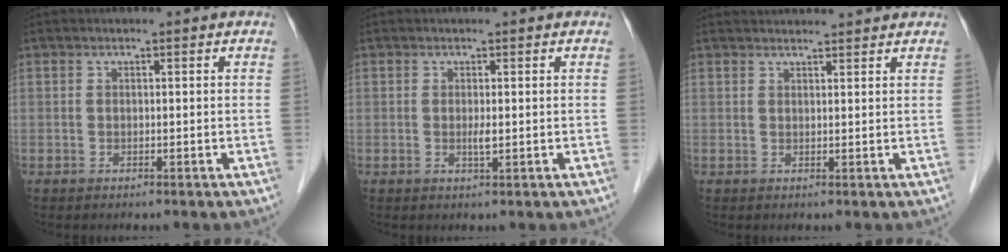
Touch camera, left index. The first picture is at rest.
{"total": 1.1, "force": [0.0, 0.1, 1.1], "torque": [-0.024, -0.003, 0.003]}
{"total": 5.9, "force": [5.8, 0.2, 1.1], "torque": [-0.015, 0.031, 0.072]}